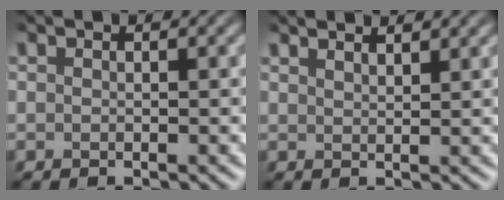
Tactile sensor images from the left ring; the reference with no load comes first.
{"total": 2.3, "force": [2.2, 0.1, 0.7], "torque": [-0.002, 0.005, 0.027]}